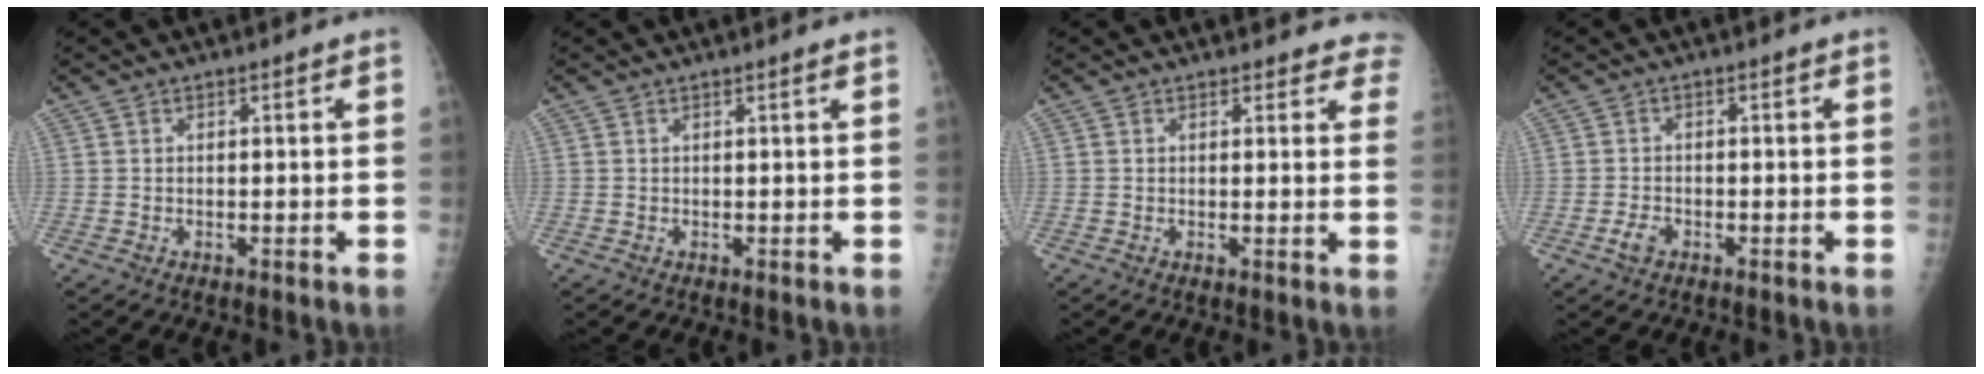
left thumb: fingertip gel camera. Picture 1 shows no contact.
{"total": 0.9, "force": [0.7, 0.0, 0.6], "torque": [-0.006, 0.002, 0.010]}
{"total": 6.2, "force": [5.6, 2.4, 1.0], "torque": [0.038, -0.020, 0.039]}
{"total": 2.4, "force": [-1.3, 1.6, 1.3], "torque": [-0.022, 0.004, -0.024]}